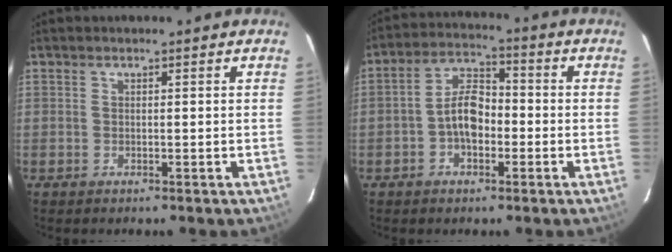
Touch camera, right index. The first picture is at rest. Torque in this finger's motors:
{"motor_torque": [1.27, 0.41, 0.49, 0.06]}